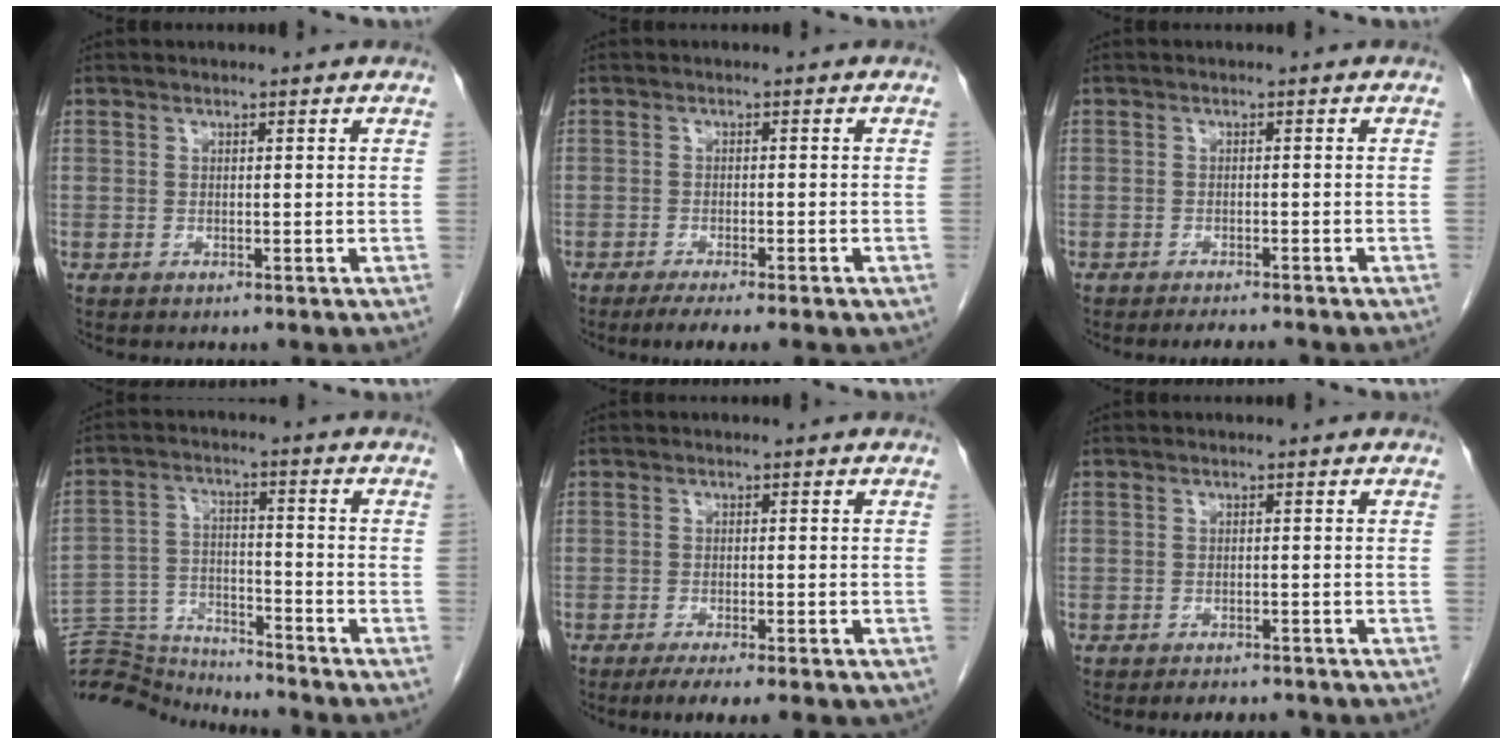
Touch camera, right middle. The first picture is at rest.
{"total": 6.6, "force": [-4.8, 1.0, 4.4], "torque": [-0.053, -0.013, -0.067]}
{"total": 3.4, "force": [-3.1, 0.3, 1.4], "torque": [-0.016, -0.006, -0.043]}
{"total": 13.0, "force": [-12.9, 0.5, 1.0], "torque": [-0.022, 0.022, -0.224]}
{"total": 7.2, "force": [-5.0, 1.5, 5.0], "torque": [-0.059, -0.014, -0.071]}
{"total": 3.5, "force": [-3.1, 1.1, 1.1], "torque": [-0.014, -0.003, -0.039]}